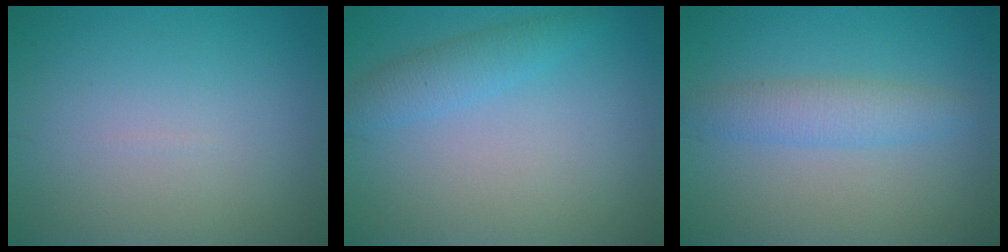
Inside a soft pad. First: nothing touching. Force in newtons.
{"total": 2.3, "press": 2.3, "slide": 0.0}
{"total": 2.7, "press": 2.7, "slide": 0.1}